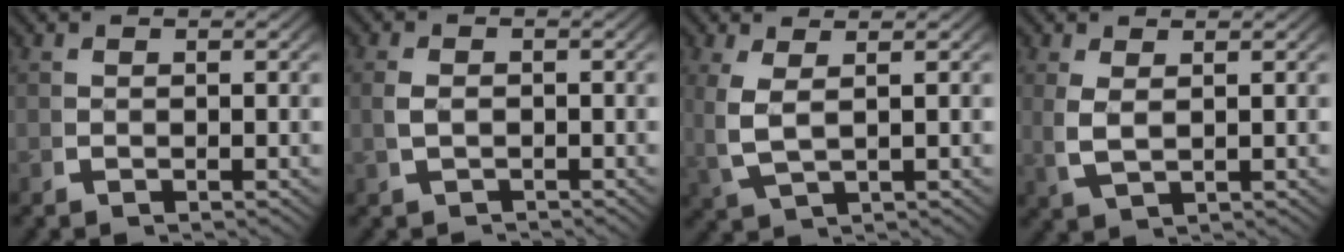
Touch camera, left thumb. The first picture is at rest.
{"total": 1.8, "force": [-1.2, 1.0, 1.0], "torque": [-0.027, -0.011, -0.011]}
{"total": 3.4, "force": [1.1, 1.5, 2.9], "torque": [-0.083, -0.009, 0.036]}
{"total": 2.4, "force": [0.9, 1.0, 2.0], "torque": [-0.057, -0.010, 0.031]}